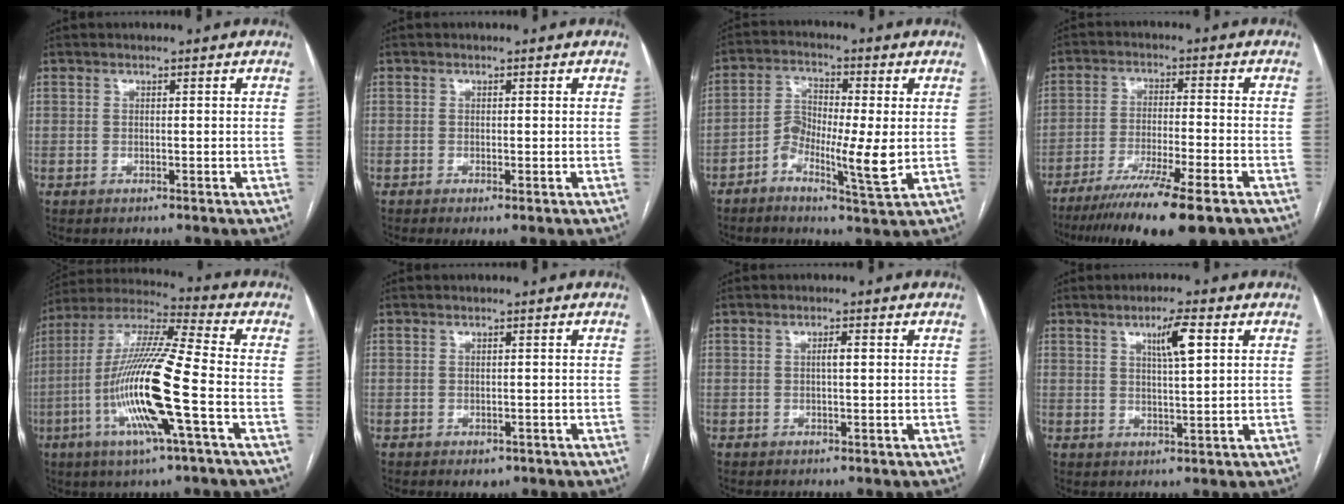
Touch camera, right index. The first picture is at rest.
{"total": 1.7, "force": [-0.7, 0.3, 1.5], "torque": [-0.025, -0.005, -0.009]}
{"total": 7.9, "force": [-1.9, 1.8, 7.5], "torque": [-0.141, 0.008, -0.038]}
{"total": 16.1, "force": [-11.9, 0.8, 10.8], "torque": [-0.166, -0.042, -0.189]}
{"total": 17.7, "force": [-4.9, 0.5, 17.0], "torque": [-0.342, -0.007, -0.096]}
{"total": 1.9, "force": [-1.1, 1.2, 1.0], "torque": [-0.010, 0.000, -0.005]}
{"total": 1.5, "force": [0.2, 0.3, 1.4], "torque": [-0.025, 0.004, 0.002]}
{"total": 5.2, "force": [2.1, 0.4, 4.8], "torque": [-0.080, 0.002, 0.034]}